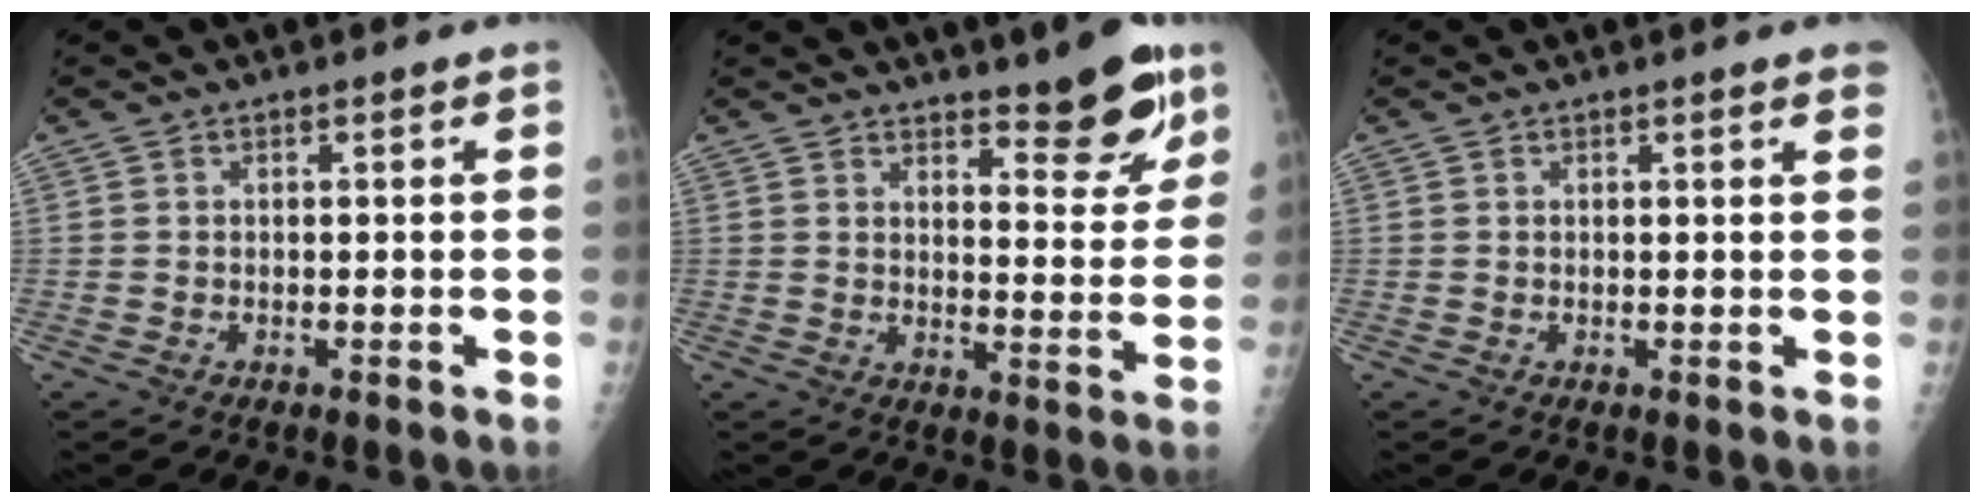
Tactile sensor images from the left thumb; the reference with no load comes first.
{"total": 9.6, "force": [6.9, 2.7, 6.1], "torque": [-0.054, -0.053, 0.103]}
{"total": 2.4, "force": [1.7, 0.1, 1.6], "torque": [-0.018, 0.000, 0.014]}